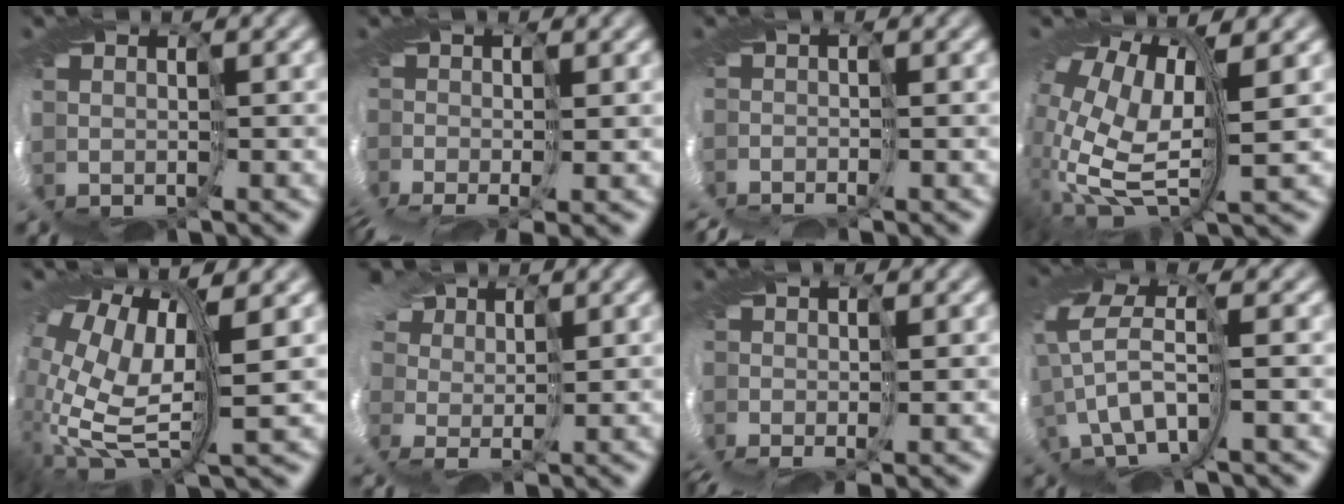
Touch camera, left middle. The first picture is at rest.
{"total": 7.3, "force": [-2.2, 3.5, 6.0], "torque": [-0.121, -0.015, -0.024]}
{"total": 3.5, "force": [-3.1, 0.3, 1.6], "torque": [-0.035, -0.009, -0.057]}
{"total": 12.2, "force": [0.1, 6.0, 10.6], "torque": [-0.228, -0.030, 0.020]}
{"total": 11.4, "force": [1.0, 5.2, 10.1], "torque": [-0.222, -0.022, 0.030]}
{"total": 8.0, "force": [3.1, 5.8, 4.7], "torque": [-0.105, 0.020, 0.025]}
{"total": 4.7, "force": [-1.0, 1.8, 4.2], "torque": [-0.085, -0.006, -0.019]}
{"total": 6.1, "force": [-0.5, 2.1, 5.7], "torque": [-0.128, 0.003, -0.028]}